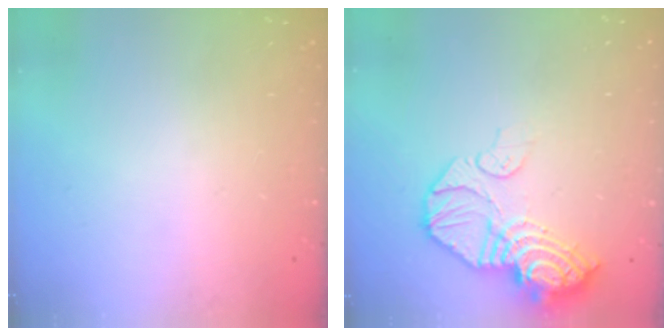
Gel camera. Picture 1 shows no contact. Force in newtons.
{"total": 15.1, "press": 14.9, "slide": 2.4}